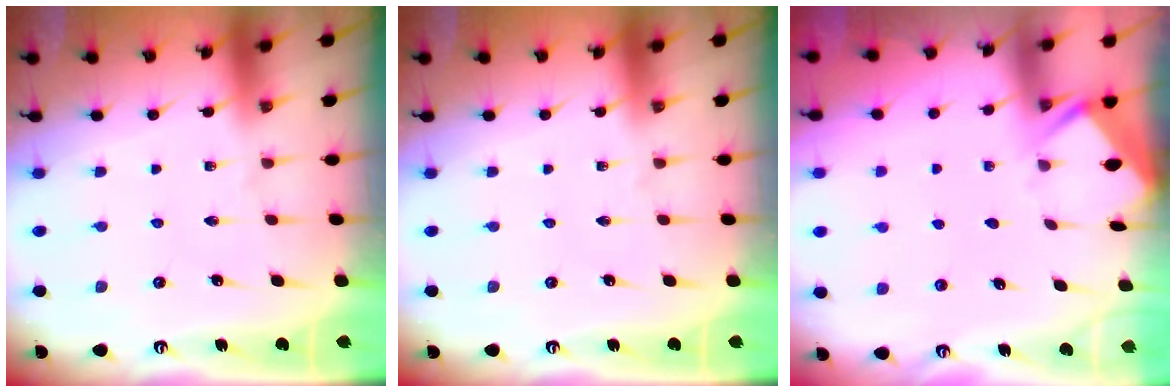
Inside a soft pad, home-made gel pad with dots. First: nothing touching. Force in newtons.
{"total": 0.0}
{"total": 3.7, "press": 3.7, "slide": 0.3}